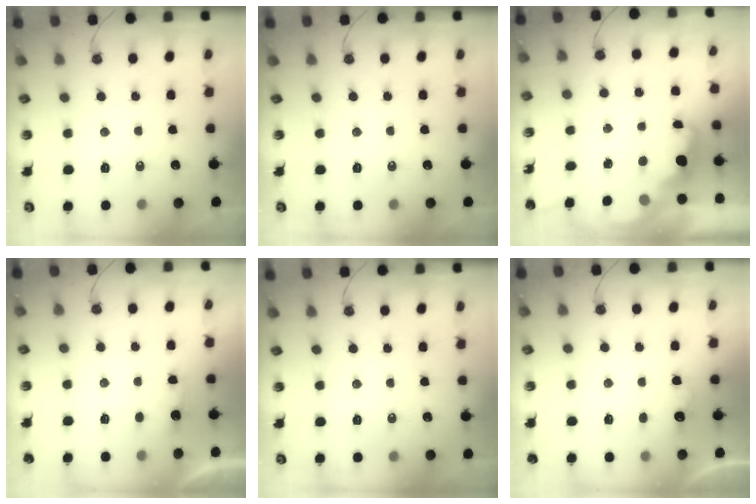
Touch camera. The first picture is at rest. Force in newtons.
{"total": 0.0}
{"total": 2.5, "press": 2.4, "slide": 0.5}
{"total": 1.3, "press": 1.1, "slide": 0.8}
{"total": 0.0}
{"total": 2.9, "press": 2.8, "slide": 0.9}